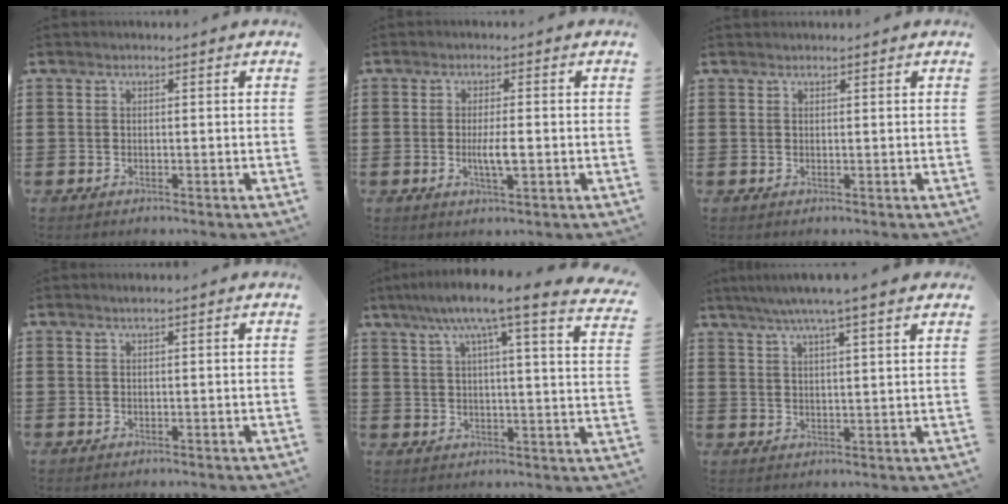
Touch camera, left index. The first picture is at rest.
{"total": 3.8, "force": [-0.5, 0.7, 3.8], "torque": [-0.072, -0.005, -0.011]}
{"total": 0.5, "force": [0.5, 0.0, 0.1], "torque": [-0.004, 0.000, 0.011]}
{"total": 0.7, "force": [0.4, 0.0, 0.5], "torque": [-0.009, -0.001, 0.008]}
{"total": 9.6, "force": [7.0, 0.0, 6.5], "torque": [-0.137, -0.034, 0.108]}
{"total": 5.3, "force": [4.1, -0.3, 3.3], "torque": [-0.076, -0.010, 0.070]}